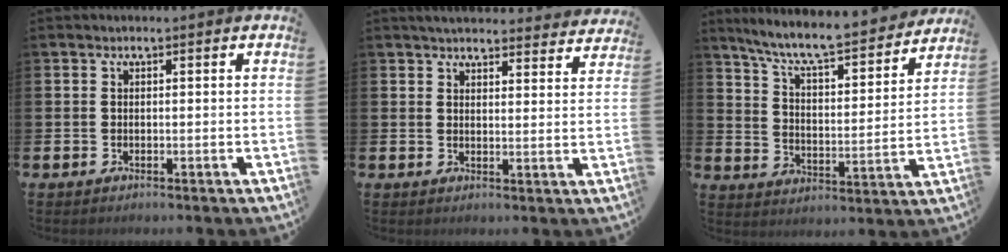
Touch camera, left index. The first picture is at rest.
{"total": 4.4, "force": [4.4, 0.6, 0.6], "torque": [-0.008, -0.028, 0.076]}
{"total": 8.5, "force": [7.8, 0.8, 3.3], "torque": [-0.087, -0.059, 0.128]}